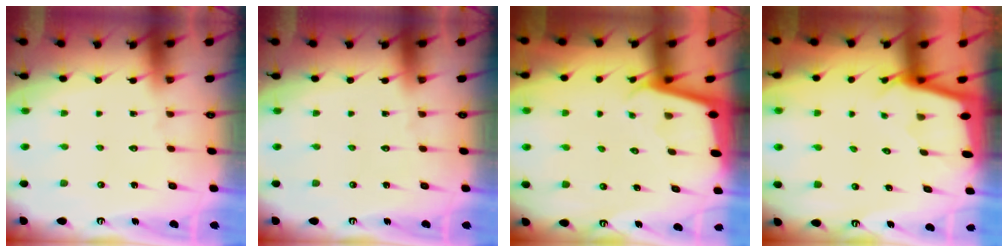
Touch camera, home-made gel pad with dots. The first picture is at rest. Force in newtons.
{"total": 0.0}
{"total": 1.8, "press": 1.8, "slide": 0.0}
{"total": 1.9, "press": 1.9, "slide": 0.1}